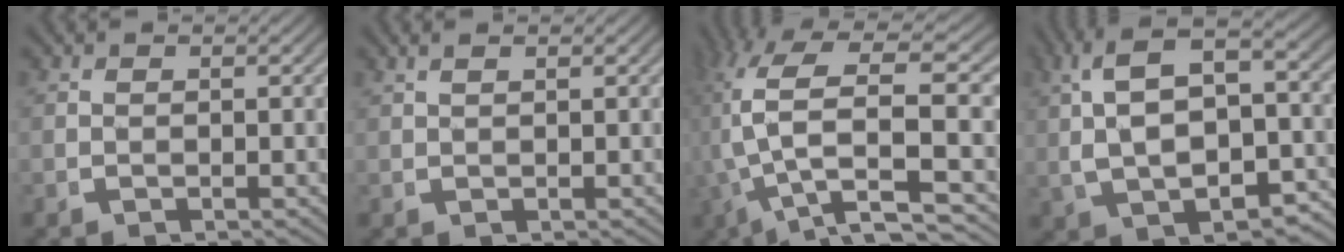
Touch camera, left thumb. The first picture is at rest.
{"total": 0.9, "force": [0.9, -0.2, 0.3], "torque": [-0.006, 0.002, 0.021]}
{"total": 11.1, "force": [1.3, 5.7, 9.4], "torque": [-0.207, -0.023, 0.041]}
{"total": 9.4, "force": [0.4, 5.7, 7.5], "torque": [-0.137, -0.005, 0.020]}